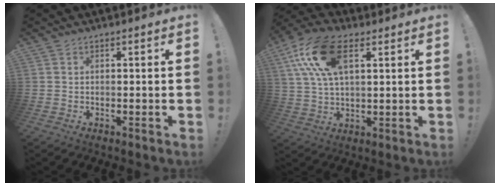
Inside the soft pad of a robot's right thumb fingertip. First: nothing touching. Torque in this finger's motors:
{"motor_torque": [0.42, 0.44, 0.51, -0.12, 0.14]}